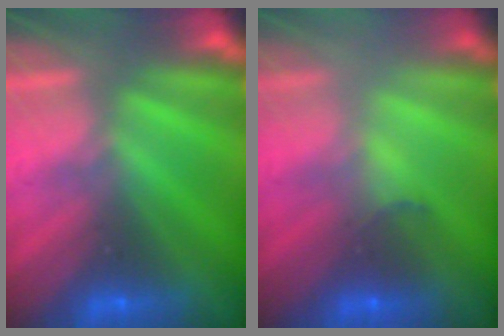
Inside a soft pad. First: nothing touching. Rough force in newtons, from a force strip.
{"total": 2.1}